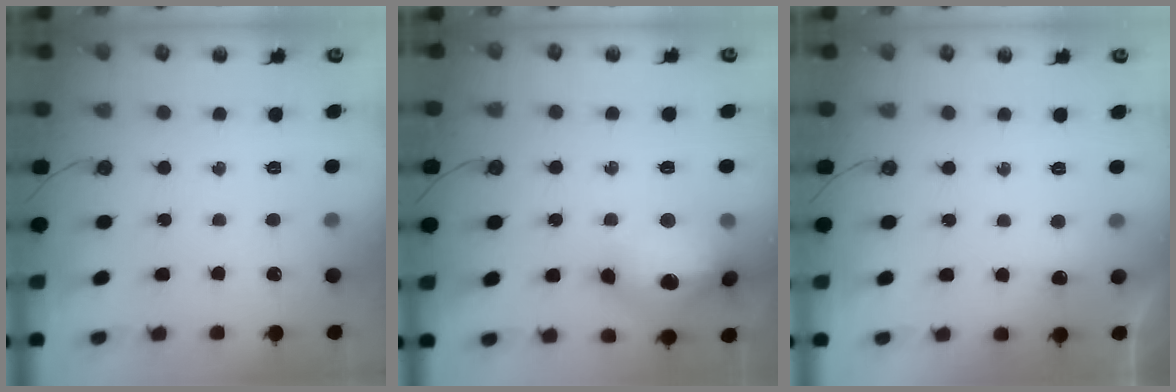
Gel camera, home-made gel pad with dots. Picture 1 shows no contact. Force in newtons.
{"total": 18.9, "press": 18.8, "slide": 1.9}
{"total": 13.2, "press": 4.5, "slide": 12.4}